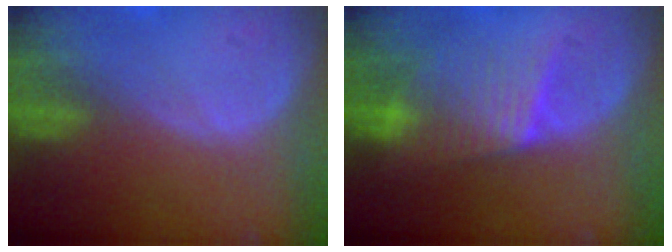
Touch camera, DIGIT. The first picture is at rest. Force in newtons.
{"total": 6.3, "press": 6.3, "slide": 0.7}